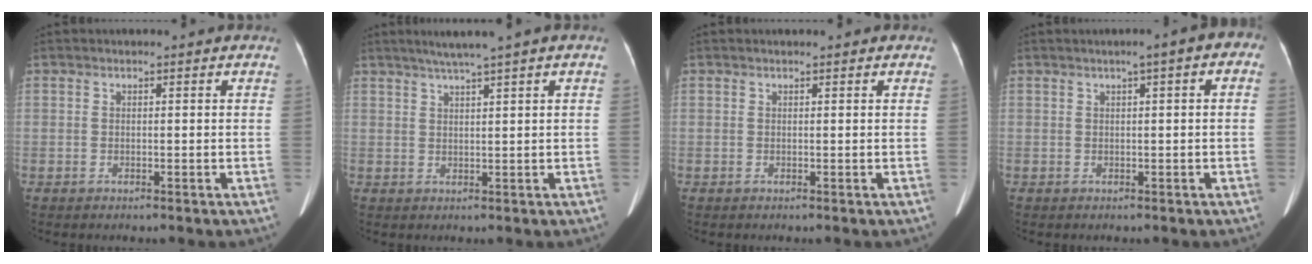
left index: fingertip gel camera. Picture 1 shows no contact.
{"total": 4.3, "force": [2.8, -0.9, 3.1], "torque": [-0.060, 0.008, 0.051]}
{"total": 1.1, "force": [0.9, 0.3, 0.5], "torque": [-0.006, 0.015, 0.007]}
{"total": 3.9, "force": [1.1, 0.9, 3.6], "torque": [-0.042, 0.019, 0.007]}